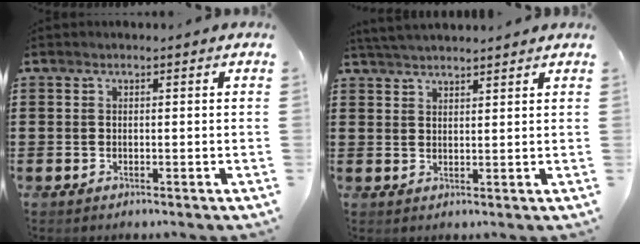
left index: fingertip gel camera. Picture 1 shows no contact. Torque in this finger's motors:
{"motor_torque": [0.87, -0.80, 0.31, 0.07]}